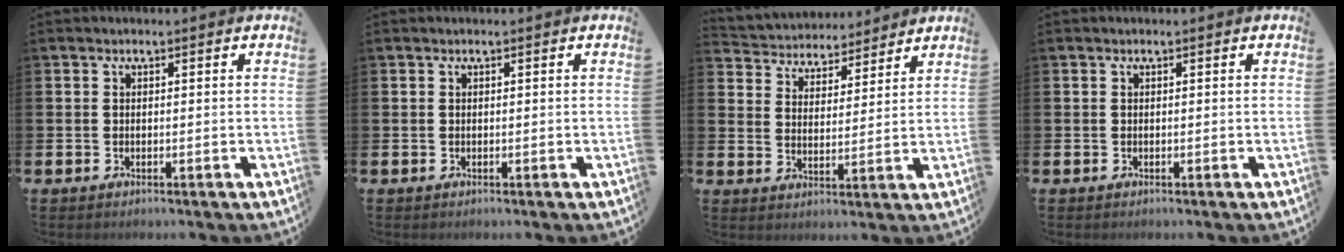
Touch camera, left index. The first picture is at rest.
{"total": 0.0}
{"total": 4.6, "force": [4.3, 1.5, -0.5], "torque": [-0.022, -0.033, 0.074]}
{"total": 0.0}